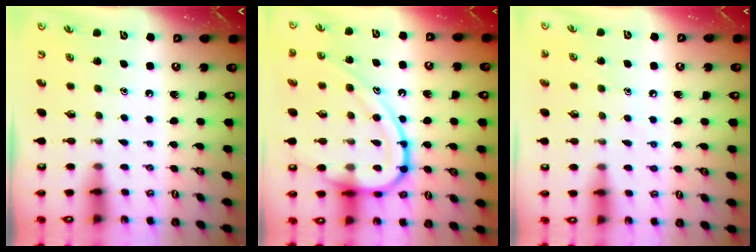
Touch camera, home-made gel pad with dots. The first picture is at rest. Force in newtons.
{"total": 20.1, "press": 20.0, "slide": 1.9}
{"total": 6.4, "press": 6.4, "slide": 0.5}